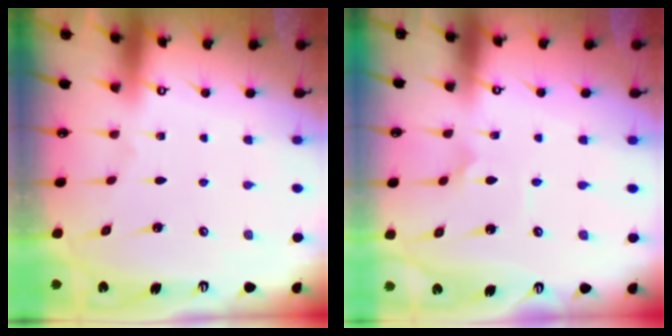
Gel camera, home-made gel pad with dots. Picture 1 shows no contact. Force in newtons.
{"total": 2.7, "press": 2.7, "slide": 0.2}